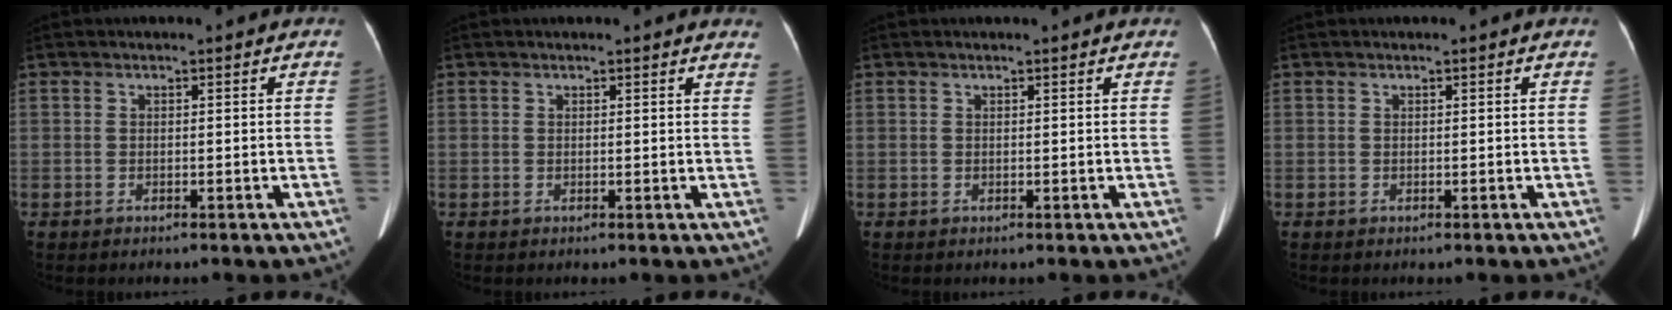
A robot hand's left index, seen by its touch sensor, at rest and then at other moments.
{"total": 3.9, "force": [3.8, 0.7, 0.9], "torque": [-0.001, -0.009, 0.017]}
{"total": 1.3, "force": [1.2, 0.0, 0.3], "torque": [-0.012, 0.006, 0.012]}
{"total": 0.0}